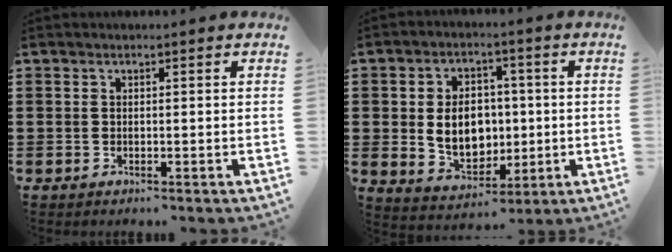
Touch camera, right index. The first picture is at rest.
{"total": 8.2, "force": [0.2, 6.1, 5.5], "torque": [-0.097, 0.010, 0.001]}